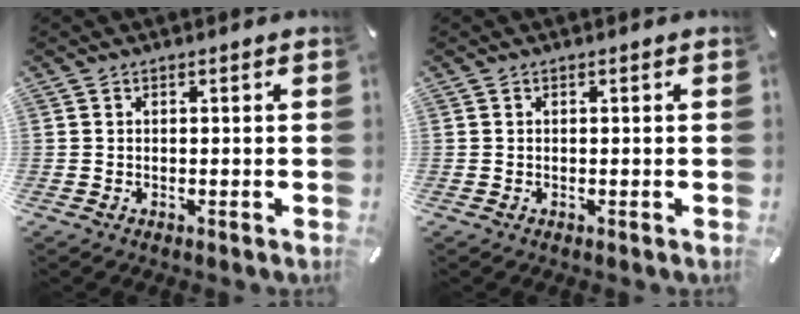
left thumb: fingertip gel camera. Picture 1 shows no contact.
{"total": 0.0}